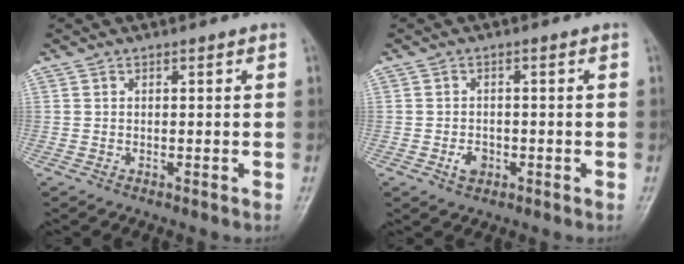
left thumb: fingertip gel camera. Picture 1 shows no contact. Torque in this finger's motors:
{"motor_torque": [0.47, 0.61, 0.51, 0.33, 0.01]}